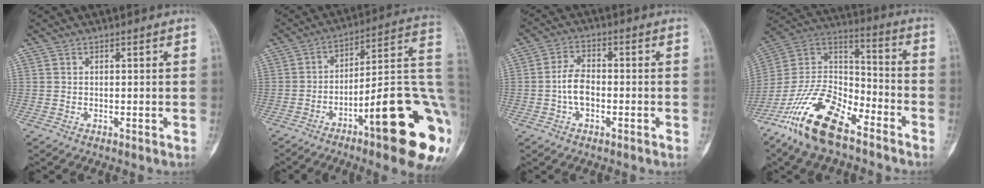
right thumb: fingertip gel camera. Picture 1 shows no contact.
{"total": 23.9, "force": [-7.4, 5.1, 22.1], "torque": [-0.243, 0.034, -0.100]}
{"total": 7.2, "force": [-1.6, 4.3, 5.6], "torque": [-0.104, 0.020, -0.036]}
{"total": 20.3, "force": [-13.3, 8.6, 12.7], "torque": [-0.246, 0.077, -0.248]}